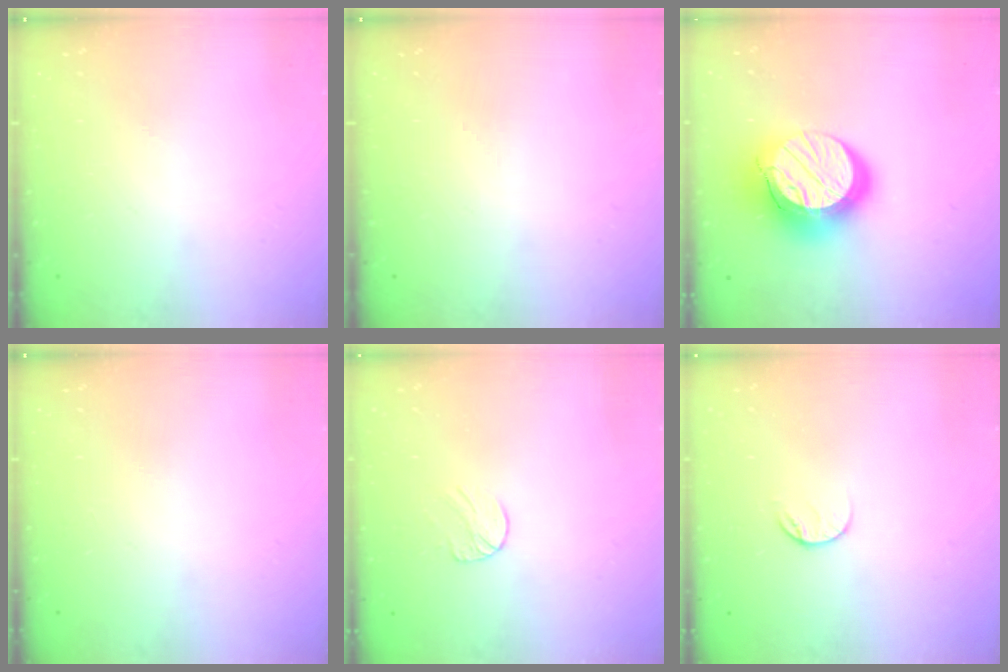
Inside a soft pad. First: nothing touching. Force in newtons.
{"total": 0.0}
{"total": 18.5, "press": 18.5, "slide": 1.3}
{"total": 0.0}
{"total": 5.8, "press": 5.8, "slide": 0.6}
{"total": 5.4, "press": 5.4, "slide": 0.6}